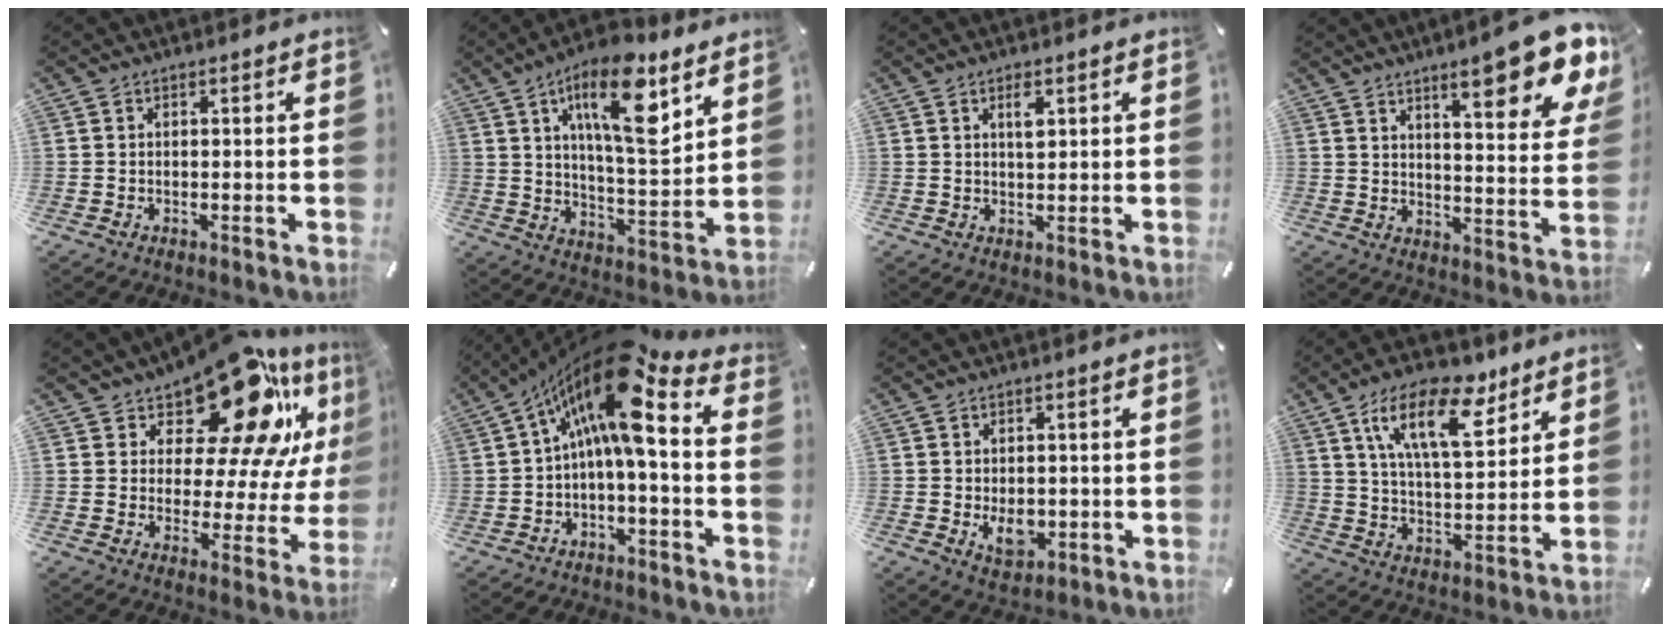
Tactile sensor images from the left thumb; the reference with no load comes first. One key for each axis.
{"total": 17.9, "fx": 9.6, "fy": 6.0, "fz": 13.9, "tx": -0.226, "ty": -0.039, "tz": 0.152}
{"total": 3.0, "fx": 1.3, "fy": 1.1, "fz": 2.5, "tx": -0.037, "ty": -0.003, "tz": 0.017}
{"total": 16.1, "fx": 10.5, "fy": 4.2, "fz": 11.5, "tx": -0.155, "ty": -0.068, "tz": 0.165}
{"total": 20.5, "fx": 14.6, "fy": 7.9, "fz": 12.0, "tx": -0.178, "ty": -0.117, "tz": 0.242}
{"total": 16.8, "fx": 5.4, "fy": 5.7, "fz": 14.8, "tx": -0.271, "ty": -0.036, "tz": 0.079}
{"total": 5.8, "fx": -0.7, "fy": 4.2, "fz": 4.0, "tx": -0.071, "ty": -0.007, "tz": -0.013}
{"total": 17.8, "fx": 10.6, "fy": 8.1, "fz": 11.8, "tx": -0.199, "ty": -0.040, "tz": 0.180}